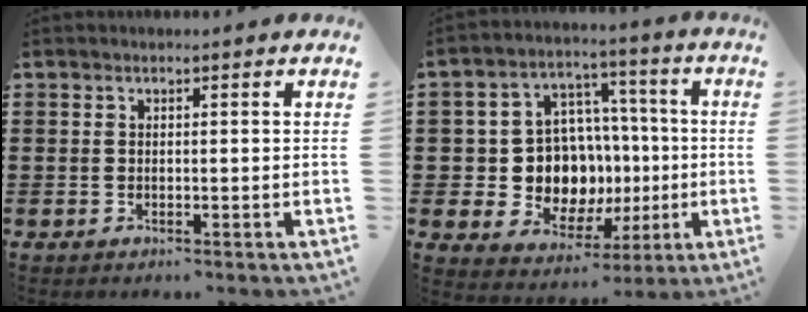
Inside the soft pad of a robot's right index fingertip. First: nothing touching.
{"total": 11.3, "force": [-0.4, 9.8, 5.6], "torque": [-0.131, 0.001, 0.004]}